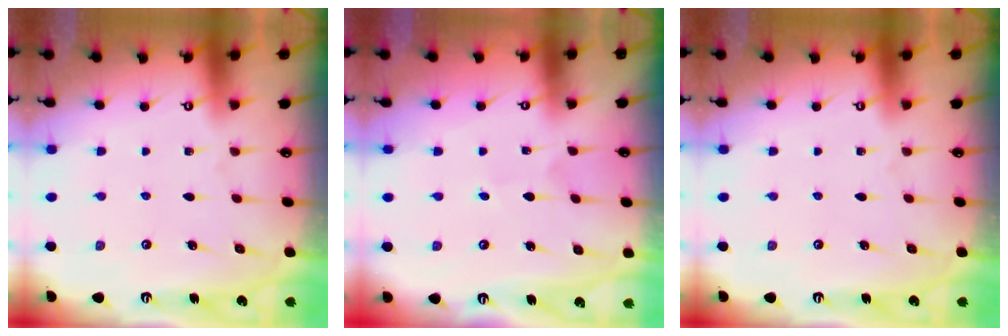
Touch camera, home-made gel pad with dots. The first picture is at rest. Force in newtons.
{"total": 2.5, "press": 2.5, "slide": 0.1}
{"total": 0.0}